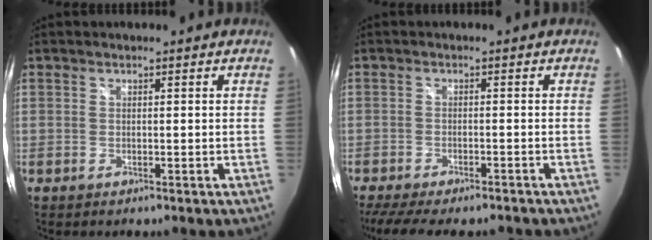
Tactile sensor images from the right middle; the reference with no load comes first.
{"total": 11.4, "force": [-9.4, 2.5, 5.9], "torque": [-0.126, -0.033, -0.144]}